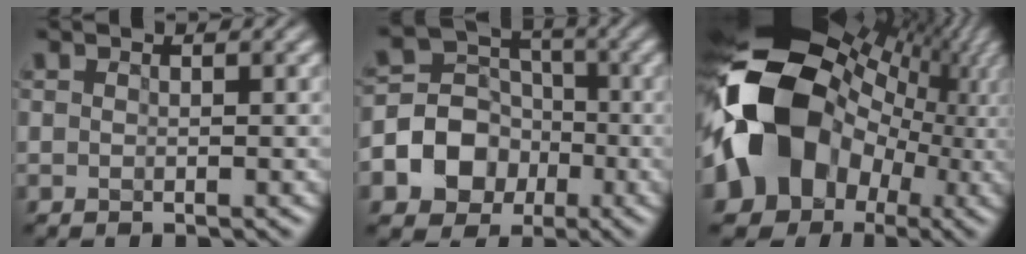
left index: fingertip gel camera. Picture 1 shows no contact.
{"total": 9.6, "force": [-3.3, 8.2, 3.7], "torque": [-0.071, -0.001, -0.081]}
{"total": 18.4, "force": [-0.3, 14.3, 11.6], "torque": [-0.228, 0.001, 0.002]}